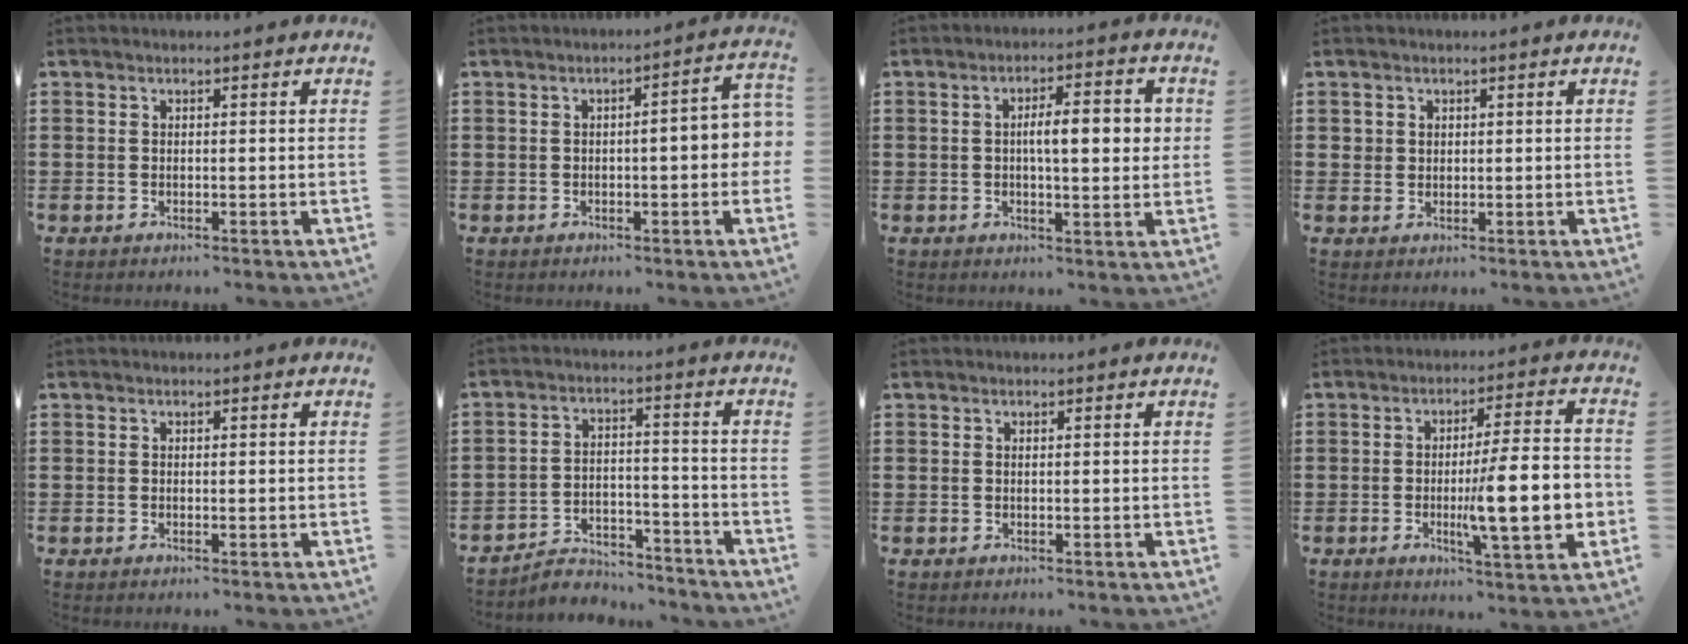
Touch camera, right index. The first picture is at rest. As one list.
[{"total": 3.8, "force": [-0.6, 0.6, 3.7], "torque": [-0.064, 0.001, -0.011]}, {"total": 6.3, "force": [0.6, 1.8, 6.0], "torque": [-0.103, 0.004, 0.006]}, {"total": 1.4, "force": [0.7, 1.1, 0.2], "torque": [-0.008, 0.003, 0.015]}, {"total": 0.0}, {"total": 4.7, "force": [-4.5, 1.1, 0.6], "torque": [-0.015, 0.011, -0.090]}, {"total": 0.0}, {"total": 14.0, "force": [-1.9, 2.9, 13.6], "torque": [-0.206, -0.016, -0.038]}]